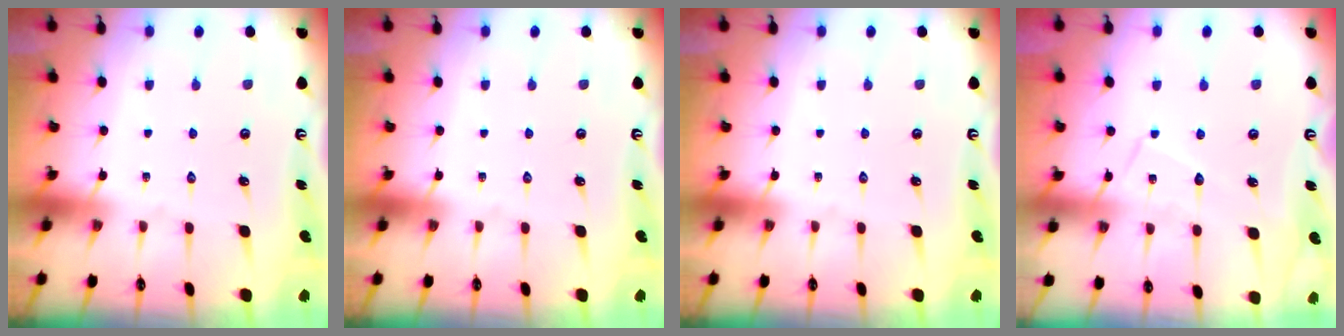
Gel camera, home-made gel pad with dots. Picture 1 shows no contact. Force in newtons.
{"total": 0.0}
{"total": 0.0}
{"total": 7.0, "press": 7.0, "slide": 0.5}